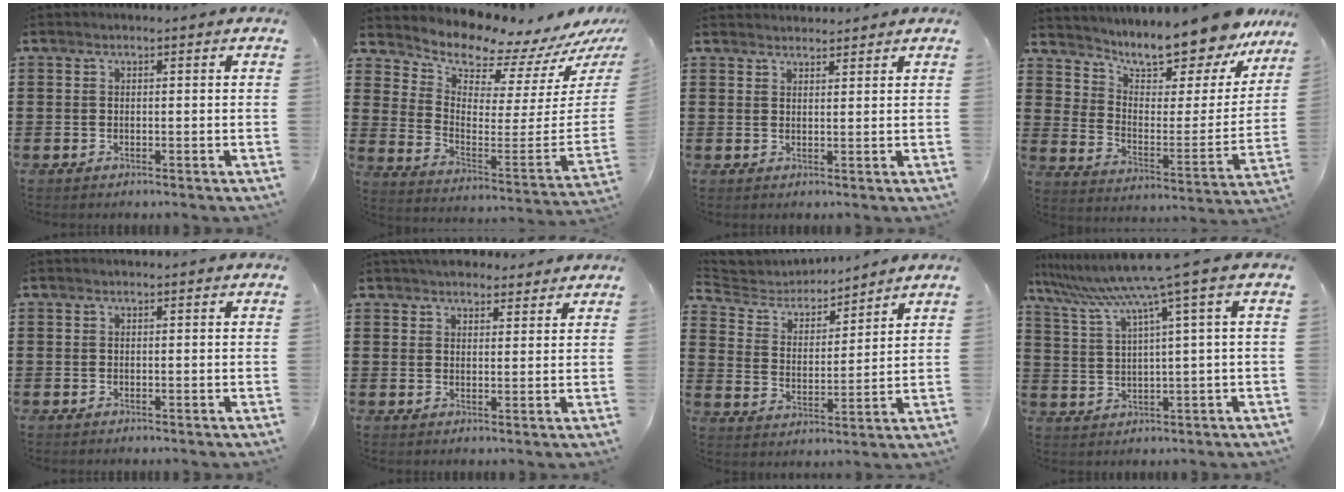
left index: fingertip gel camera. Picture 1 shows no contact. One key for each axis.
{"total": 7.7, "fx": 7.5, "fy": 1.1, "fz": 1.0, "tx": -0.046, "ty": -0.092, "tz": 0.124}
{"total": 1.9, "fx": 1.9, "fy": 0.1, "fz": 0.0, "tx": -0.004, "ty": 0.000, "tz": 0.037}
{"total": 11.5, "fx": 10.8, "fy": 1.4, "fz": 3.6, "tx": -0.082, "ty": -0.089, "tz": 0.185}
{"total": 0.0}
{"total": 3.6, "fx": 3.4, "fy": 1.2, "fz": 0.5, "tx": -0.018, "ty": -0.001, "tz": 0.066}
{"total": 5.0, "fx": 4.8, "fy": 1.4, "fz": 0.7, "tx": -0.044, "ty": -0.028, "tz": 0.078}
{"total": 7.7, "fx": 4.6, "fy": -1.1, "fz": 6.0, "tx": -0.143, "ty": -0.034, "tz": 0.069}